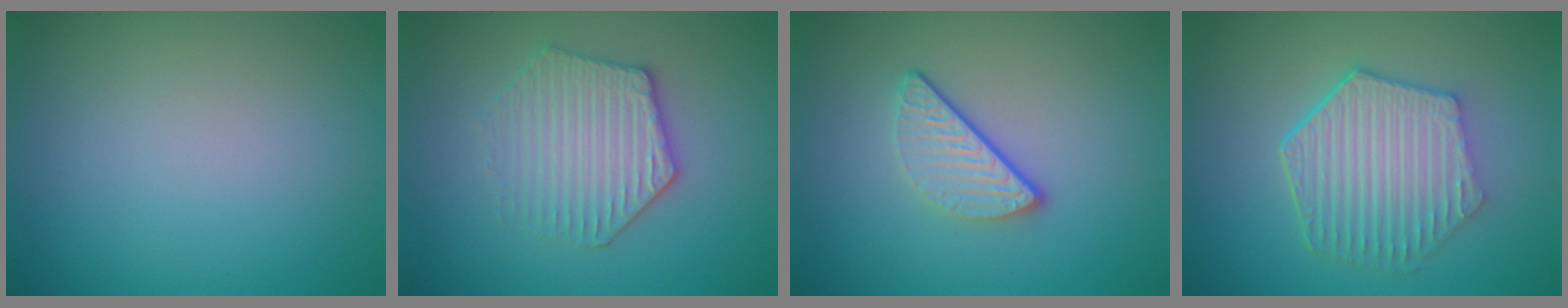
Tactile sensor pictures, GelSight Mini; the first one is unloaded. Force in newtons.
{"total": 3.6, "press": 3.6, "slide": 0.6}
{"total": 3.0, "press": 2.3, "slide": 1.9}
{"total": 6.4, "press": 4.9, "slide": 4.2}